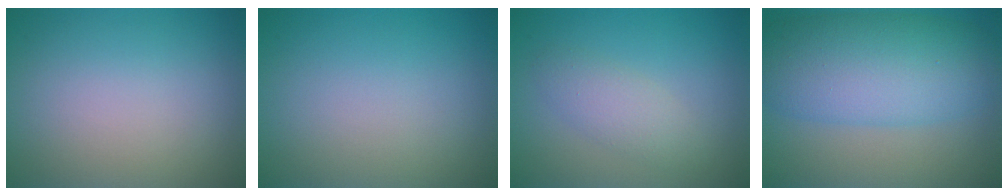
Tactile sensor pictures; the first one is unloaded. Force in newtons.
{"total": 0.0}
{"total": 2.3, "press": 2.3, "slide": 0.0}
{"total": 9.1, "press": 9.1, "slide": 0.2}